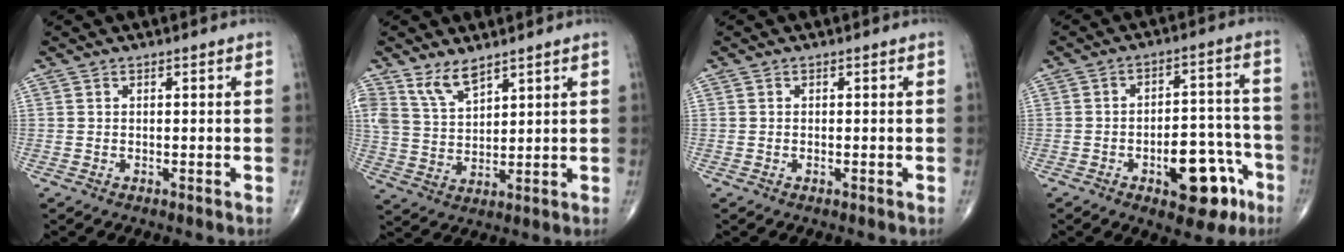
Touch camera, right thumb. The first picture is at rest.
{"total": 5.9, "force": [4.6, 2.3, 2.8], "torque": [-0.043, -0.030, 0.096]}
{"total": 0.0}
{"total": 14.0, "force": [-6.2, 6.8, 10.5], "torque": [-0.105, 0.051, -0.077]}